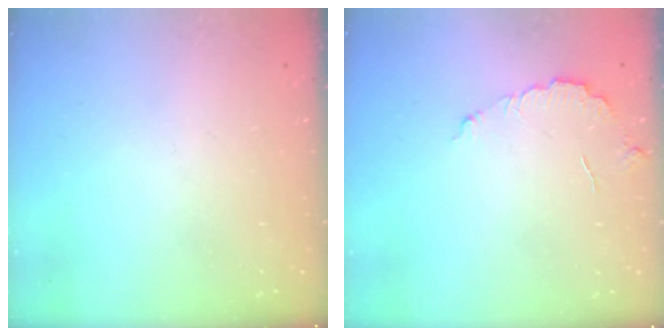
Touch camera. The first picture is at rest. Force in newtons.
{"total": 3.9, "press": 3.9, "slide": 0.2}